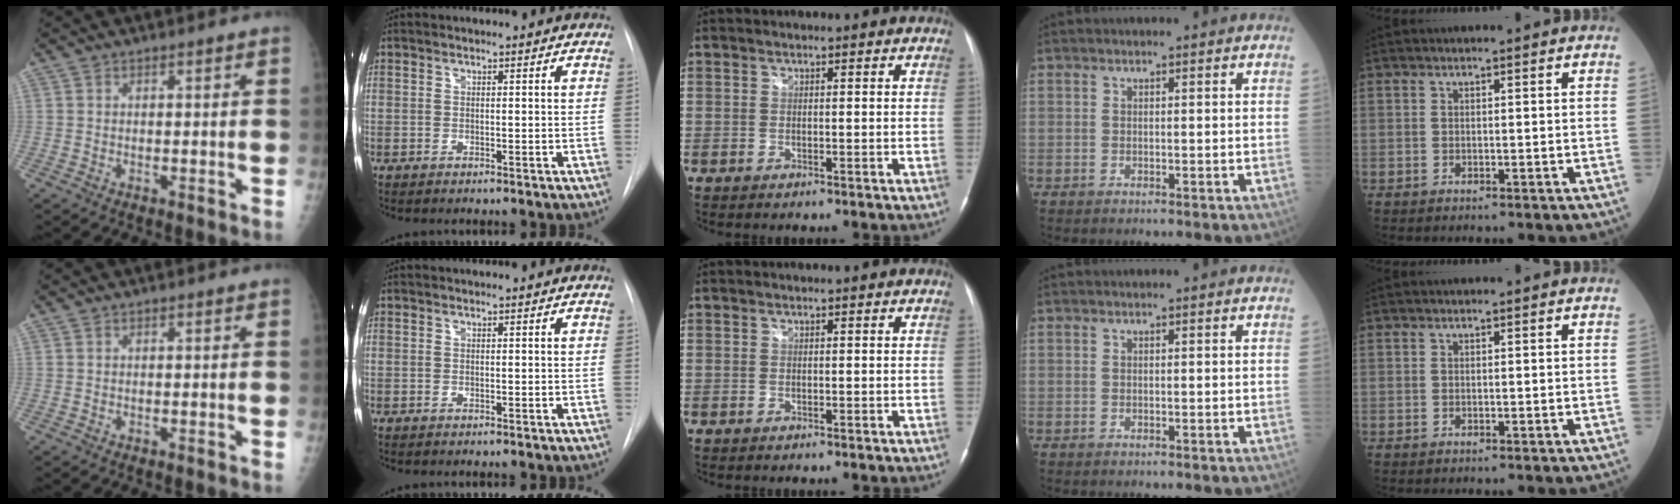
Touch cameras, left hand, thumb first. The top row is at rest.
{}